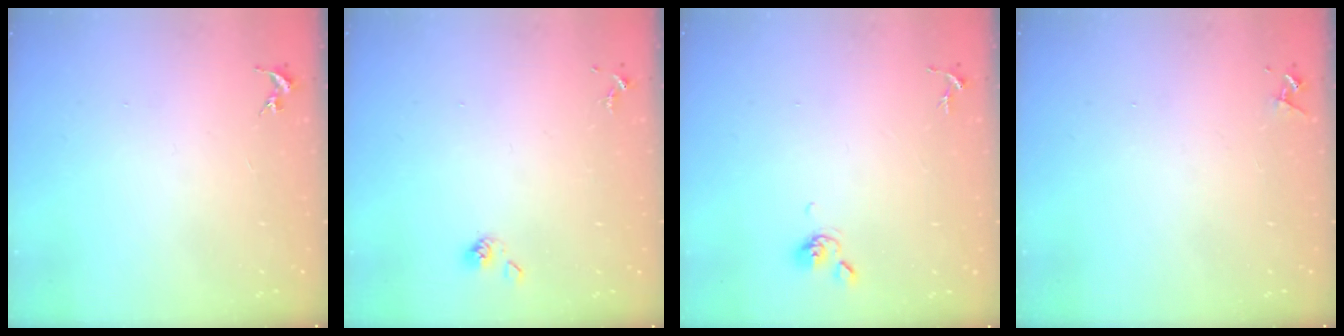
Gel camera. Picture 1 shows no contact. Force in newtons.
{"total": 3.6, "press": 3.4, "slide": 1.2}
{"total": 4.7, "press": 4.7, "slide": 0.7}
{"total": 4.2, "press": 4.2, "slide": 0.5}